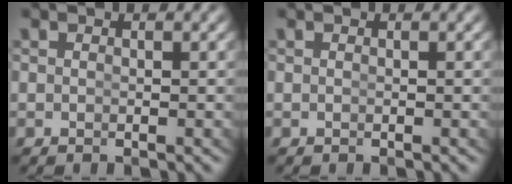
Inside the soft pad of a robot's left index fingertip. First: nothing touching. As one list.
[{"total": 0.0}]